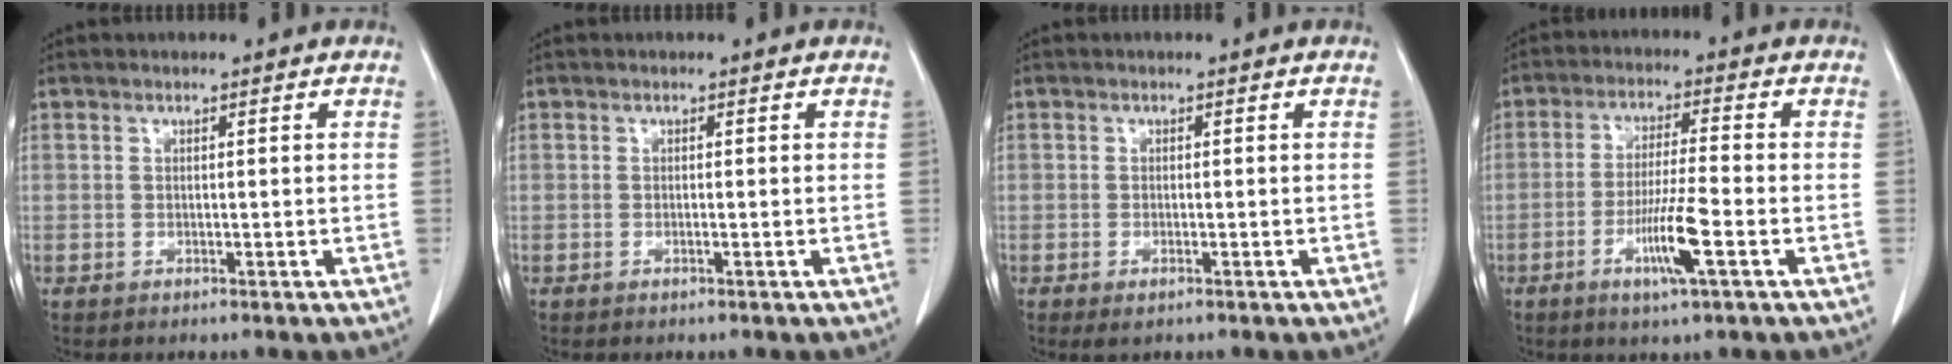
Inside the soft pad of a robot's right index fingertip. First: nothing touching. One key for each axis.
{"total": 0.0}
{"total": 1.5, "fx": -0.9, "fy": 0.4, "fz": 1.2, "tx": -0.022, "ty": -0.005, "tz": -0.007}
{"total": 7.8, "fx": -3.1, "fy": -0.1, "fz": 7.2, "tx": -0.137, "ty": -0.012, "tz": -0.058}